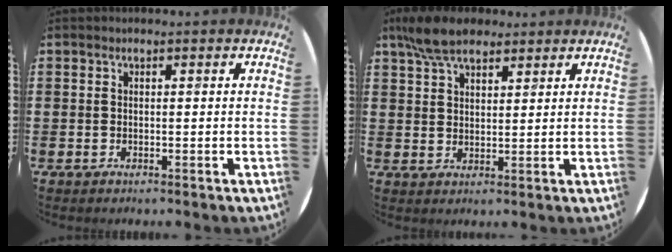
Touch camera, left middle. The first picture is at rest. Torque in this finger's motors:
{"motor_torque": [1.22, -0.92, 0.12, 0.10]}